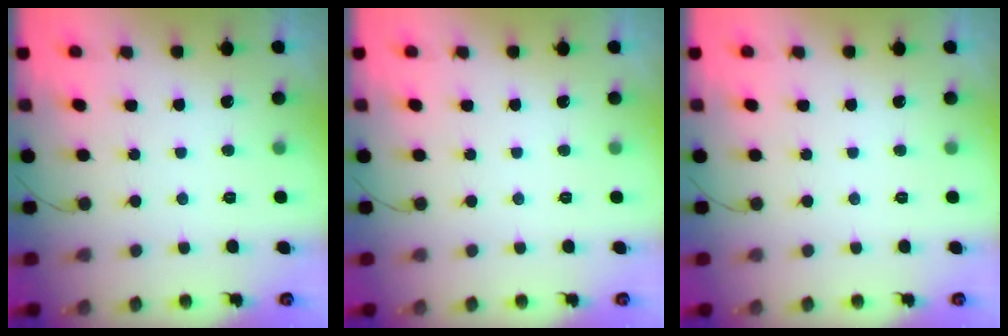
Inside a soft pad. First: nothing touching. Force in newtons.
{"total": 0.0}
{"total": 0.0}